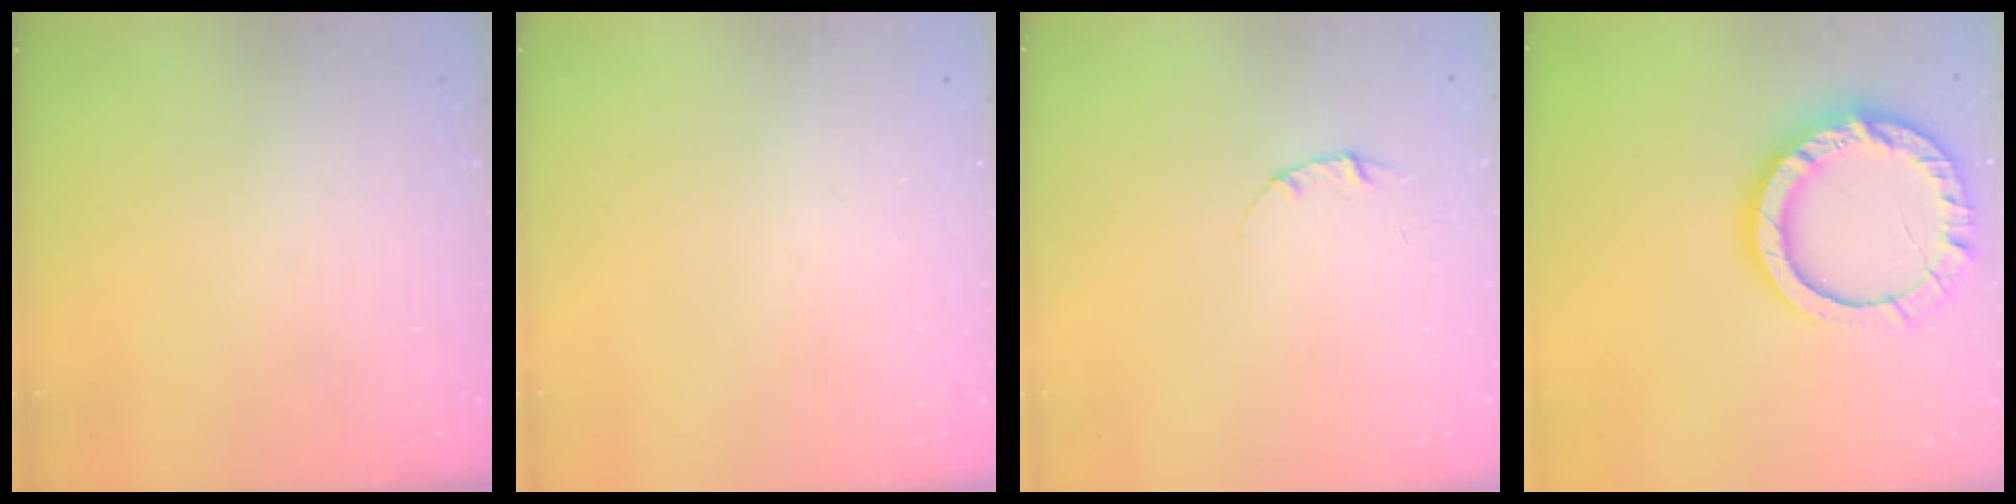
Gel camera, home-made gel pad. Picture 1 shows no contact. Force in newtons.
{"total": 0.0}
{"total": 3.3, "press": 3.2, "slide": 0.3}
{"total": 14.7, "press": 14.7, "slide": 1.0}